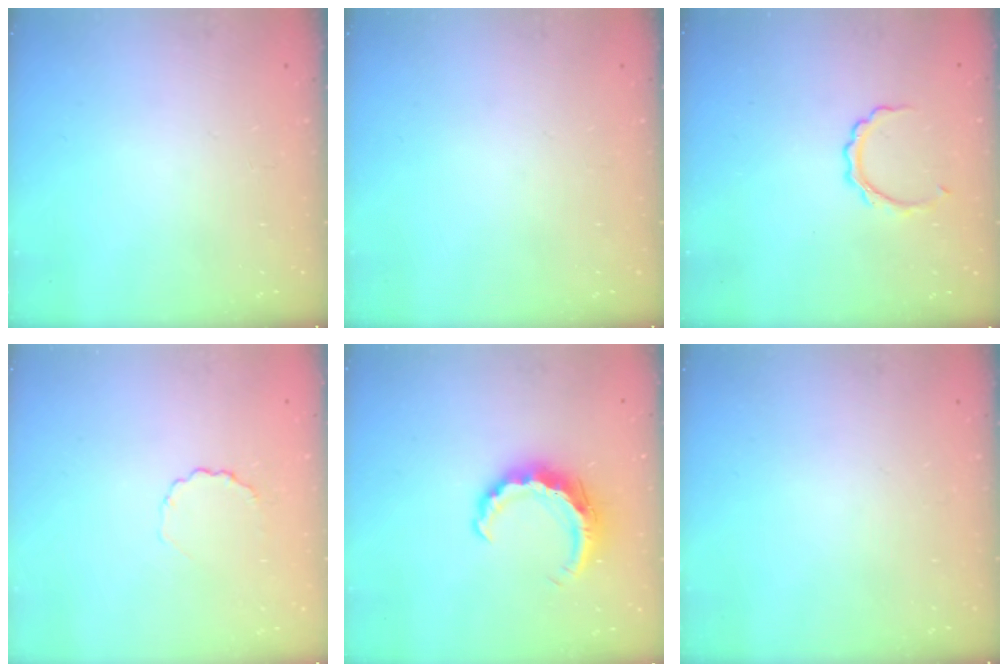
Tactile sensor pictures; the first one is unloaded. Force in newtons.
{"total": 0.0}
{"total": 4.9, "press": 4.9, "slide": 0.5}
{"total": 2.6, "press": 2.3, "slide": 1.0}
{"total": 8.8, "press": 8.7, "slide": 1.3}
{"total": 0.0}